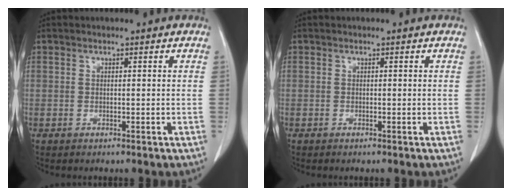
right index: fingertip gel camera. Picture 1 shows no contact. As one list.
[{"total": 0.0}]